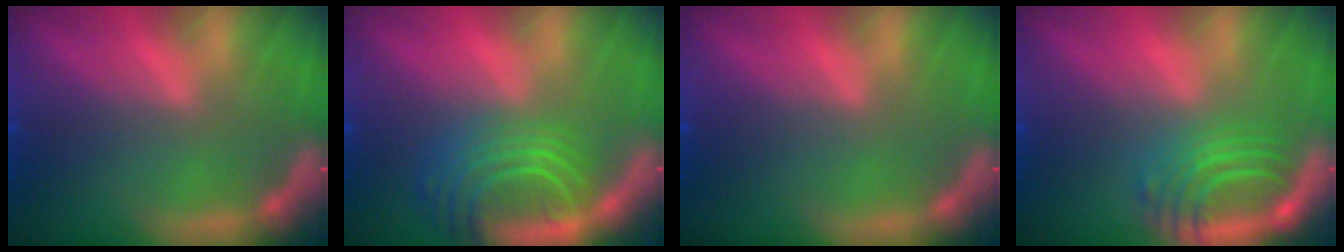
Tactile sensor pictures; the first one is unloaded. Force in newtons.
{"total": 7.5}
{"total": 0.0}
{"total": 5.5}